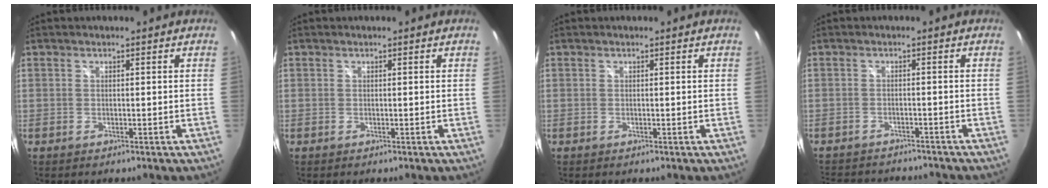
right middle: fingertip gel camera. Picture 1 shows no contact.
{"total": 0.0}
{"total": 0.0}
{"total": 10.3, "force": [-9.2, 3.0, 3.5], "torque": [-0.082, -0.017, -0.131]}